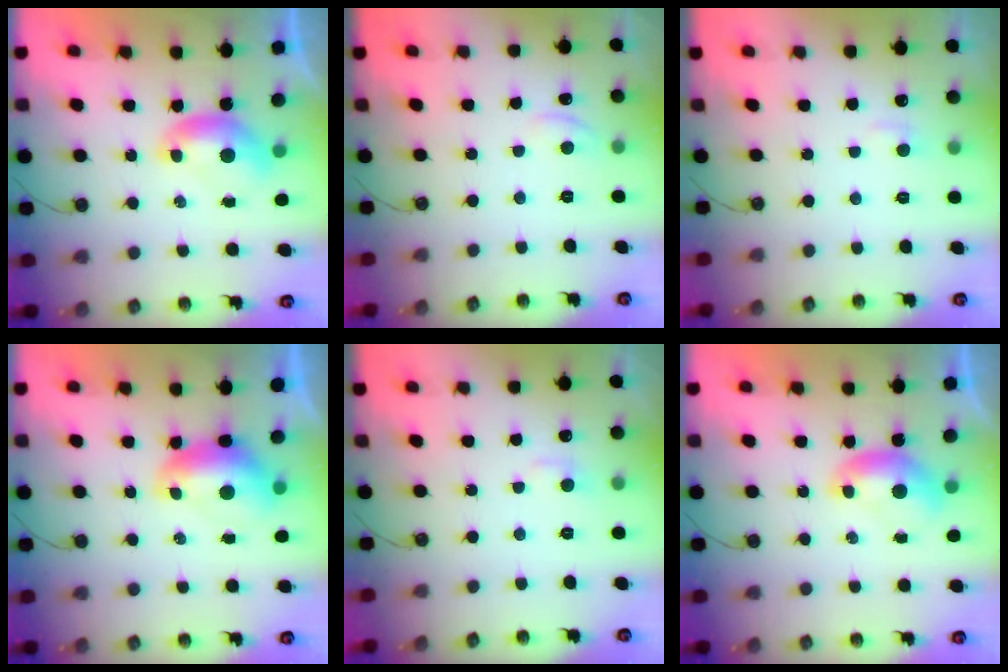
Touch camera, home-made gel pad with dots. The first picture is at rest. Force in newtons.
{"total": 1.6, "press": 1.5, "slide": 0.5}
{"total": 1.4, "press": 1.3, "slide": 0.6}
{"total": 1.7, "press": 1.5, "slide": 0.6}
{"total": 1.2, "press": 1.0, "slide": 0.7}
{"total": 0.0}